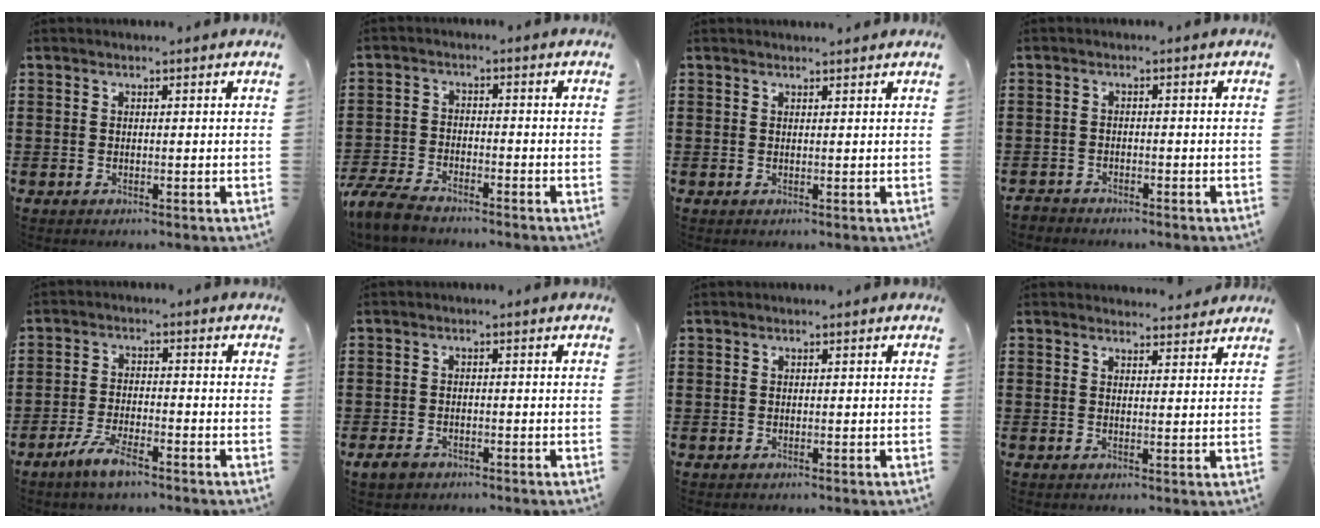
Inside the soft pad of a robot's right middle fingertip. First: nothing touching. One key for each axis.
{"total": 5.3, "fx": -4.9, "fy": 1.3, "fz": 1.6, "tx": -0.051, "ty": -0.001, "tz": -0.102}
{"total": 0.8, "fx": 0.8, "fy": 0.0, "fz": 0.2, "tx": 0.002, "ty": -0.005, "tz": 0.014}
{"total": 1.9, "fx": -1.9, "fy": 0.5, "fz": -0.2, "tx": -0.004, "ty": 0.001, "tz": -0.043}
{"total": 5.1, "fx": -3.7, "fy": 1.3, "fz": 3.2, "tx": -0.071, "ty": 0.000, "tz": -0.074}
{"total": 2.2, "fx": -1.6, "fy": 1.2, "fz": 1.0, "tx": -0.028, "ty": -0.001, "tz": -0.034}
{"total": 0.0}
{"total": 2.5, "fx": 2.5, "fy": 0.3, "fz": 0.0, "tx": 0.001, "ty": -0.008, "tz": 0.046}